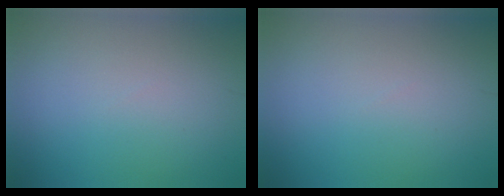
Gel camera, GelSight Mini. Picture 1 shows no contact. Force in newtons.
{"total": 0.0}